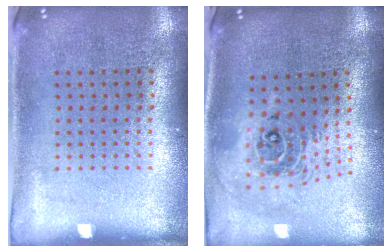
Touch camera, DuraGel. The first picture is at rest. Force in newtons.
{"total": 2.2, "press": 1.7, "slide": 1.5}